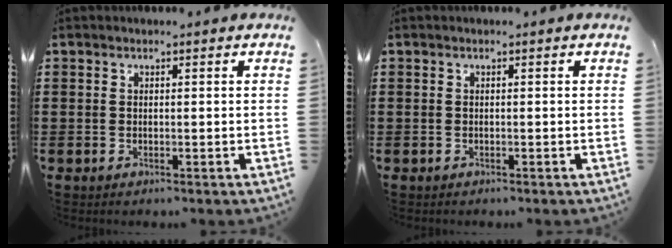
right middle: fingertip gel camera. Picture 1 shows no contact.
{"total": 0.0}